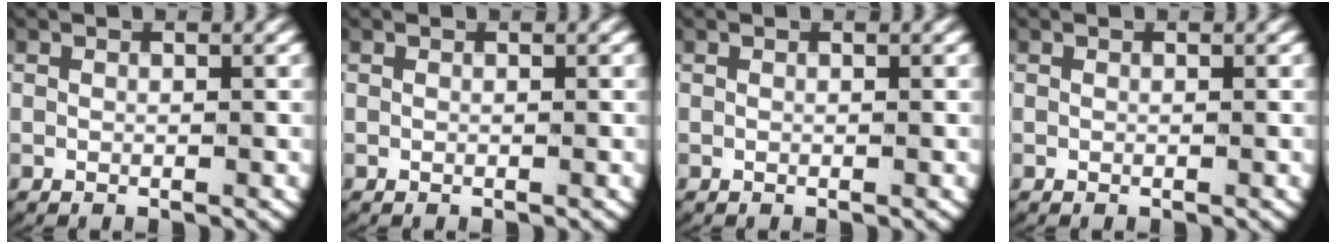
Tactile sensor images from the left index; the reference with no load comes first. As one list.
[{"total": 0.0}, {"total": 0.0}, {"total": 0.0}]